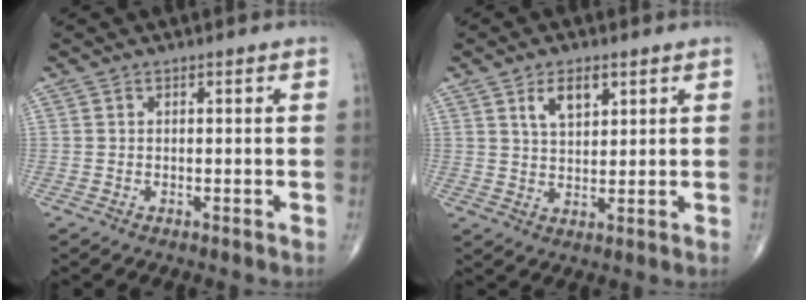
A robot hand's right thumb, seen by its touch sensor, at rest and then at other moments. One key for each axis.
{"total": 5.7, "fx": 2.8, "fy": 2.9, "fz": 4.0, "tx": -0.056, "ty": -0.016, "tz": 0.052}